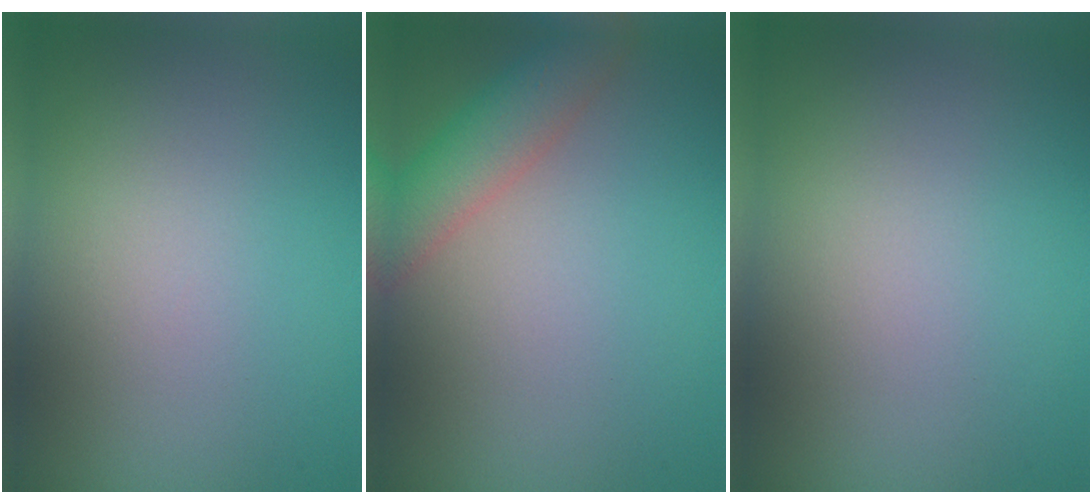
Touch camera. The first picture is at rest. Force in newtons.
{"total": 4.3, "press": 4.3, "slide": 0.1}
{"total": 0.0}